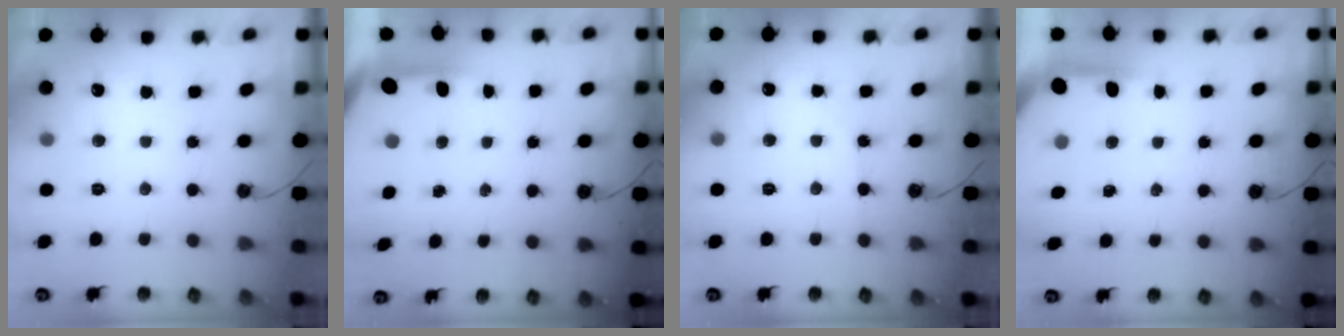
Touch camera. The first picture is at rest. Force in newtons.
{"total": 4.2, "press": 4.2, "slide": 0.4}
{"total": 3.2, "press": 3.2, "slide": 0.6}
{"total": 3.8, "press": 3.8, "slide": 0.3}